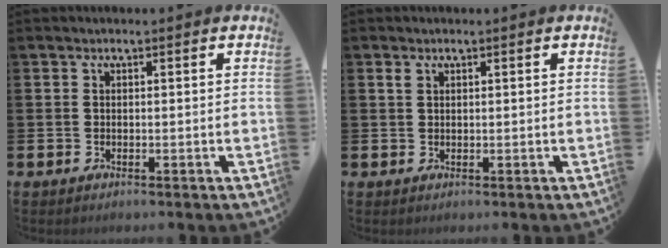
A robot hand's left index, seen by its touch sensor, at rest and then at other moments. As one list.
[{"total": 1.1, "force": [0.9, 0.5, 0.5], "torque": [0.005, -0.003, 0.012]}]